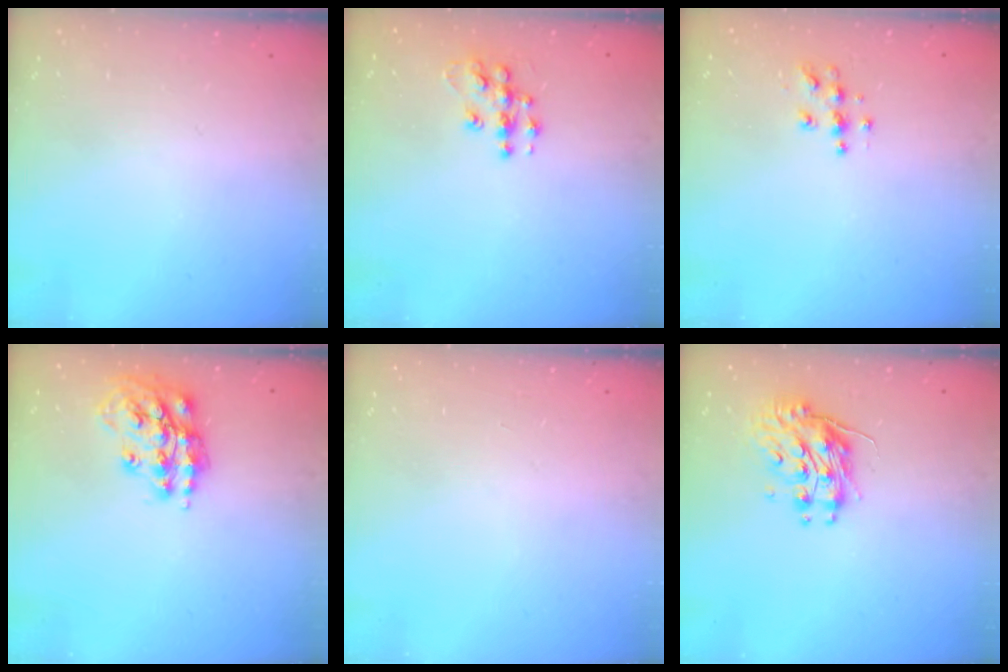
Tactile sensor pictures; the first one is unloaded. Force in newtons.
{"total": 9.4, "press": 9.4, "slide": 0.5}
{"total": 5.4, "press": 5.4, "slide": 0.4}
{"total": 15.1, "press": 15.0, "slide": 1.0}
{"total": 0.0}
{"total": 10.4, "press": 10.4, "slide": 0.8}